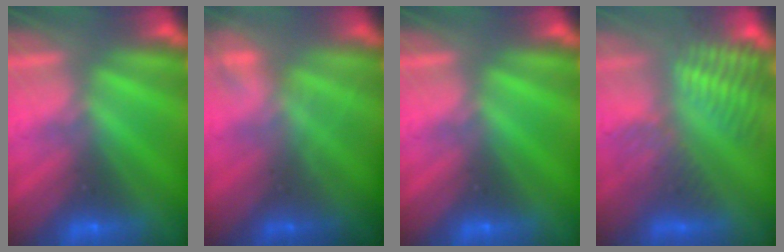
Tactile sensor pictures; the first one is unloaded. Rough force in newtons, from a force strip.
{"total": 1.9}
{"total": 0.0}
{"total": 4.6}